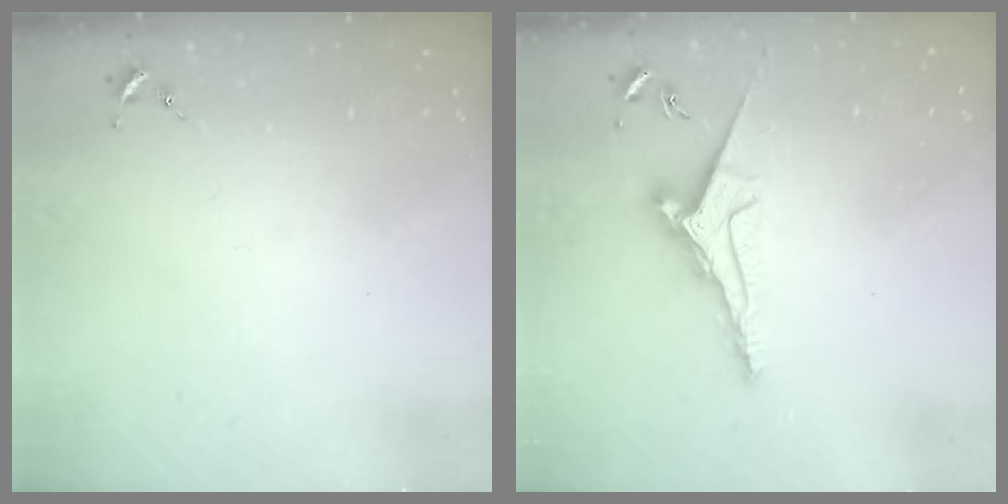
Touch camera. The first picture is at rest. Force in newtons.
{"total": 9.2, "press": 9.2, "slide": 0.5}